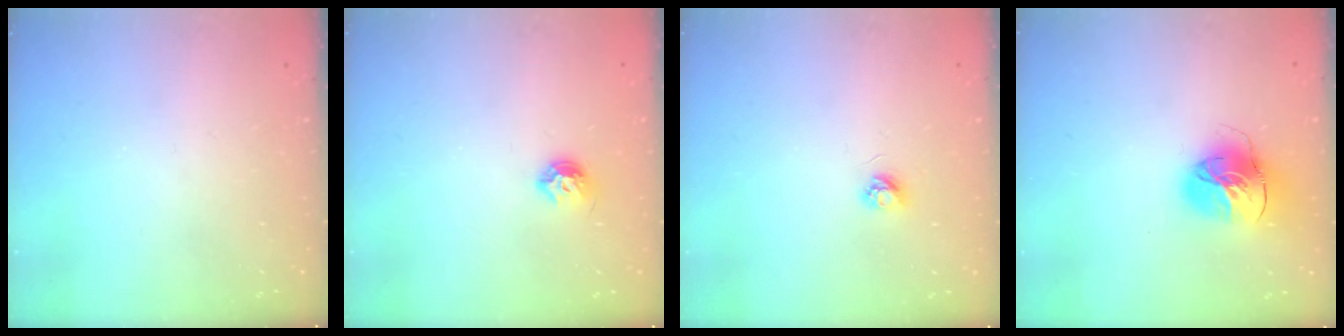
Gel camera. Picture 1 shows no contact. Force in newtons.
{"total": 7.5, "press": 7.4, "slide": 1.0}
{"total": 3.2, "press": 3.2, "slide": 0.3}
{"total": 15.0, "press": 14.9, "slide": 1.8}